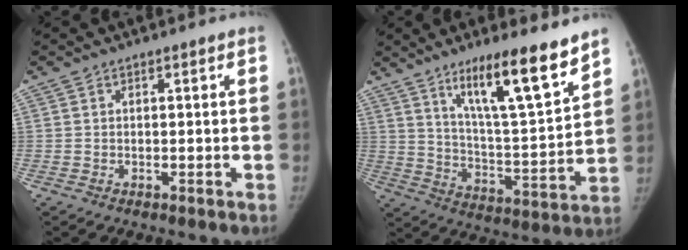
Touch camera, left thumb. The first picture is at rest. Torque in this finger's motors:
{"motor_torque": [0.36, 0.22, 1.45, -1.32, 0.25]}